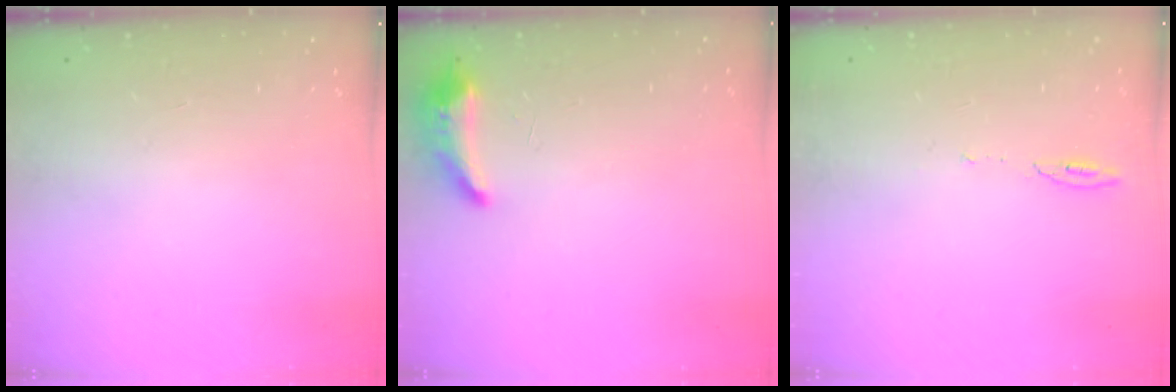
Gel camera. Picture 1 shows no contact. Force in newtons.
{"total": 8.3, "press": 8.1, "slide": 1.8}
{"total": 4.8, "press": 4.8, "slide": 0.6}